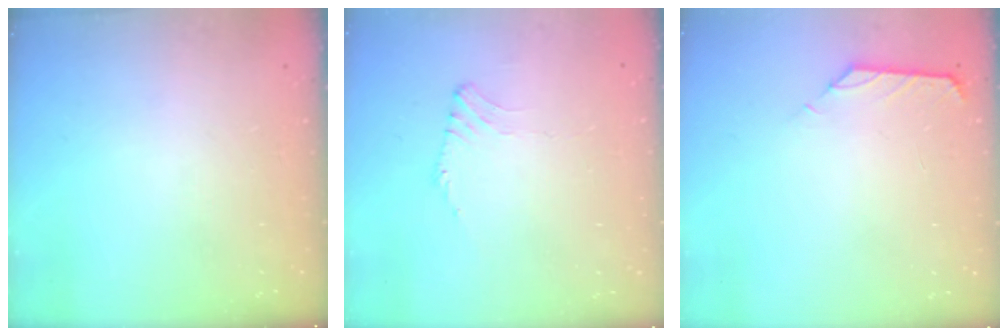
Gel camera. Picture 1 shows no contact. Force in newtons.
{"total": 0.0}
{"total": 1.5, "press": 1.4, "slide": 0.6}